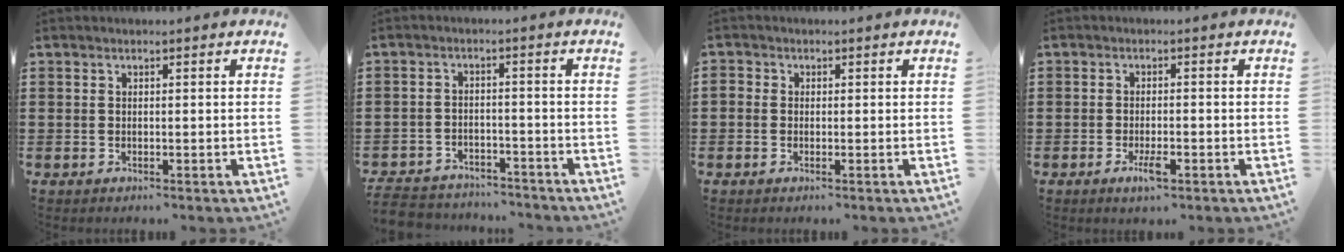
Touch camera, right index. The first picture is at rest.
{"total": 4.1, "force": [-4.1, 0.7, 0.1], "torque": [-0.020, 0.000, -0.090]}
{"total": 0.9, "force": [-0.4, 0.8, 0.2], "torque": [-0.005, 0.004, -0.008]}
{"total": 3.2, "force": [-1.5, 0.9, 2.7], "torque": [-0.057, -0.003, -0.030]}